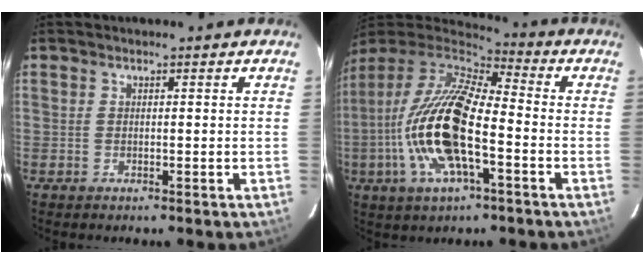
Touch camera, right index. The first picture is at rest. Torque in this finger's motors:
{"motor_torque": [2.14, 0.00, 0.69, 0.21]}